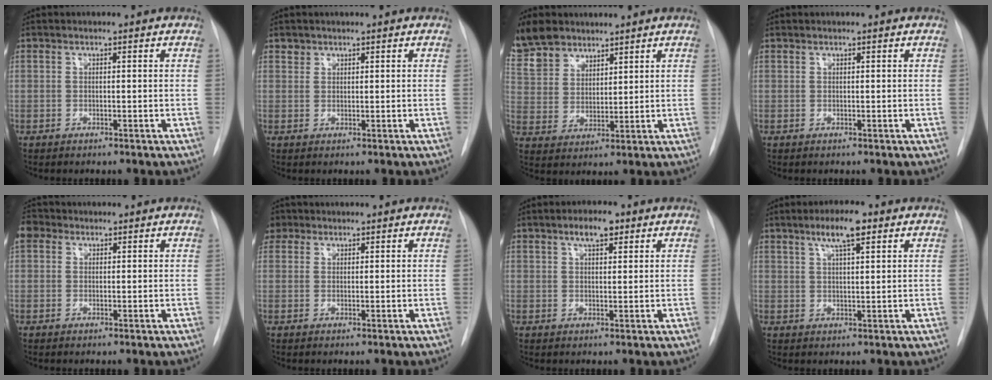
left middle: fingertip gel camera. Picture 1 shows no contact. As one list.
[{"total": 1.0, "force": [0.8, 0.7, -0.2], "torque": [0.014, -0.001, 0.009]}, {"total": 10.9, "force": [8.6, 6.1, 3.0], "torque": [-0.073, 0.014, 0.178]}, {"total": 0.0}, {"total": 2.9, "force": [1.5, 2.3, 0.9], "torque": [-0.017, 0.015, 0.026]}, {"total": 3.4, "force": [2.2, 2.5, 0.5], "torque": [-0.006, 0.011, 0.041]}, {"total": 3.8, "force": [2.3, 1.4, 2.7], "torque": [-0.049, 0.006, 0.038]}, {"total": 5.5, "force": [3.2, 0.9, 4.4], "torque": [-0.083, 0.006, 0.054]}]